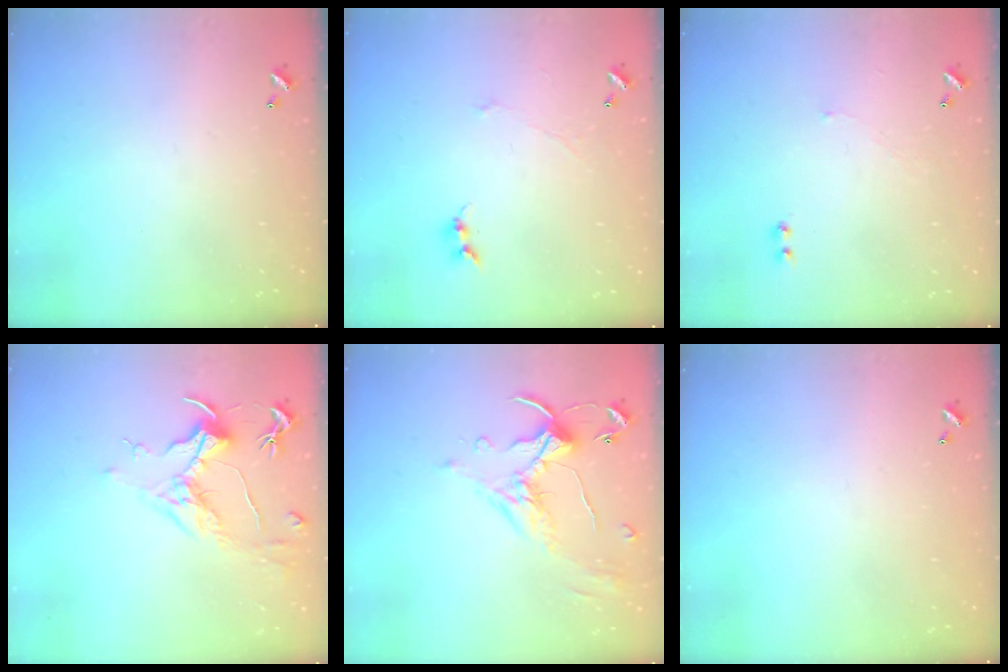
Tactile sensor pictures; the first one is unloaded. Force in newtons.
{"total": 0.0}
{"total": 1.6, "press": 1.5, "slide": 0.6}
{"total": 1.5, "press": 1.3, "slide": 0.9}
{"total": 1.3, "press": 0.8, "slide": 1.0}
{"total": 0.0}